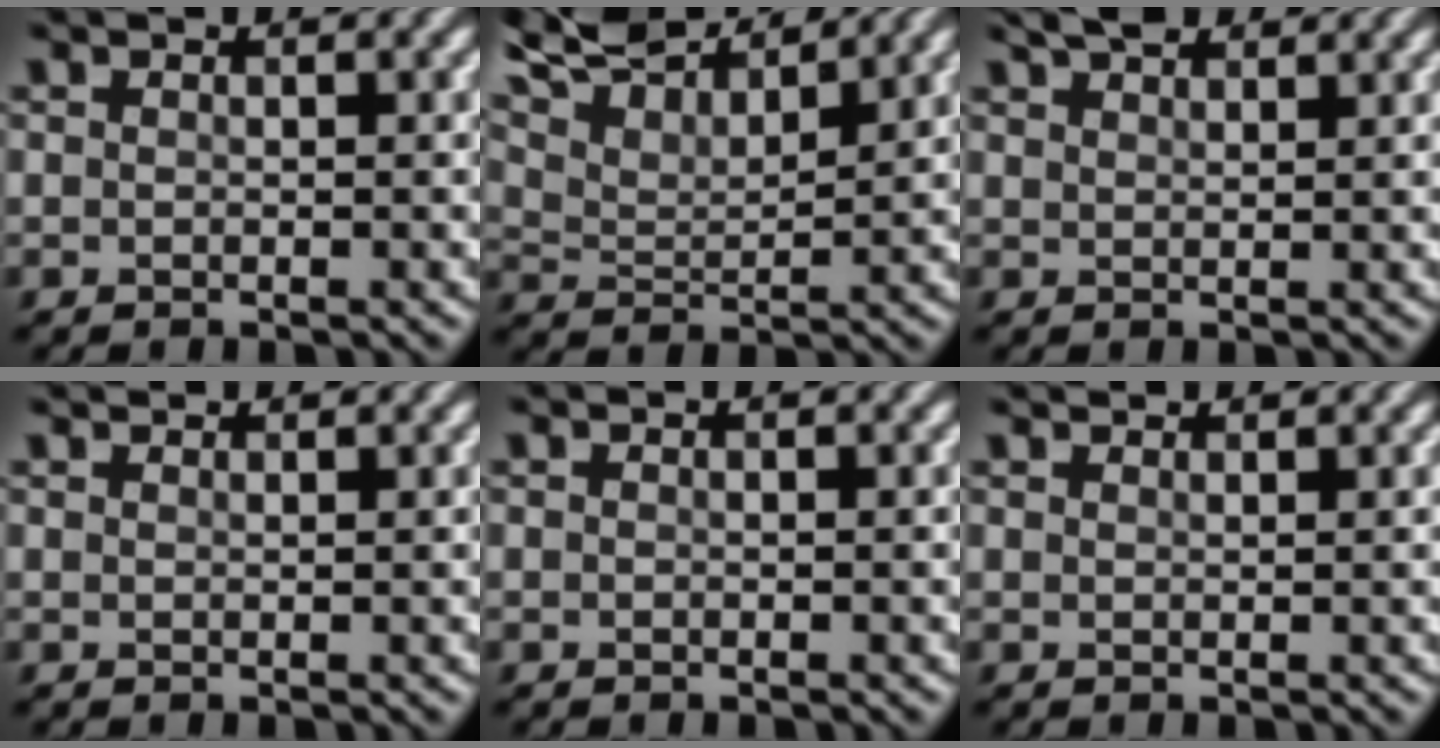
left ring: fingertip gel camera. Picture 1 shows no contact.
{"total": 8.4, "force": [7.5, 1.7, 3.3], "torque": [-0.078, 0.019, 0.119]}
{"total": 3.0, "force": [2.6, 0.8, 1.2], "torque": [-0.019, 0.010, 0.046]}
{"total": 1.3, "force": [1.3, 0.1, 0.3], "torque": [-0.006, -0.003, 0.015]}
{"total": 0.0}
{"total": 1.7, "force": [1.6, 0.2, 0.4], "torque": [-0.006, -0.004, 0.021]}